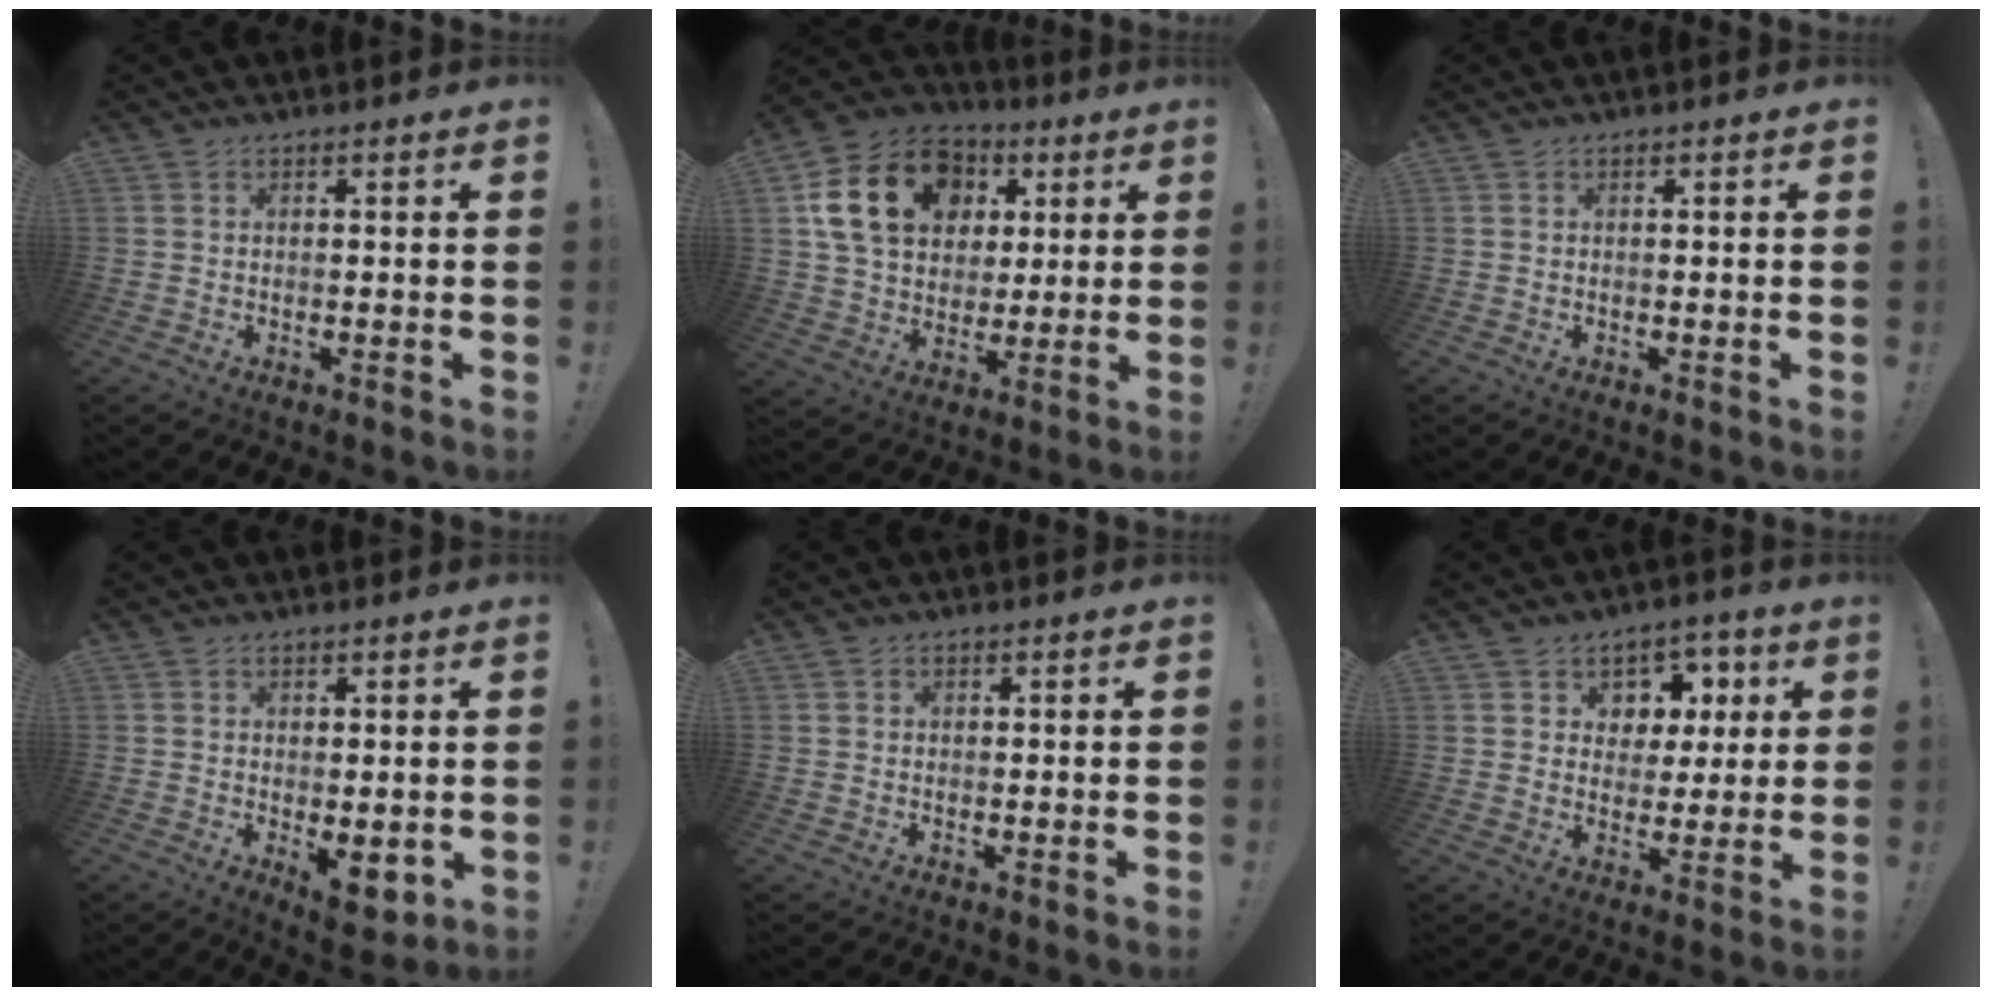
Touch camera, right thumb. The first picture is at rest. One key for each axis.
{"total": 19.9, "fx": 6.7, "fy": 14.6, "fz": 11.7, "tx": -0.194, "ty": -0.007, "tz": 0.132}
{"total": 0.0}
{"total": 6.3, "fx": -0.5, "fy": 3.3, "fz": 5.3, "tx": -0.063, "ty": -0.009, "tz": 0.000}
{"total": 0.6, "fx": 0.1, "fy": 0.6, "fz": 0.1, "tx": 0.004, "ty": 0.000, "tz": 0.001}
{"total": 7.6, "fx": 2.4, "fy": 7.0, "fz": 1.4, "tx": -0.012, "ty": -0.018, "tz": 0.052}